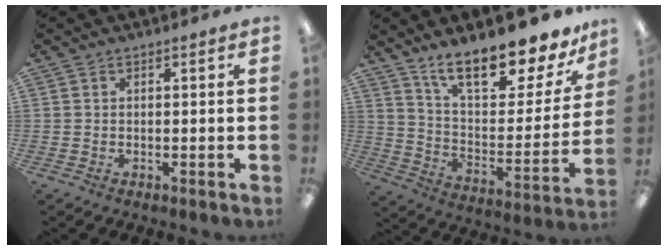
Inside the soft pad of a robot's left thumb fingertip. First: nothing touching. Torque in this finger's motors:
{"motor_torque": [0.45, 0.42, 1.13, -1.64, 0.13]}